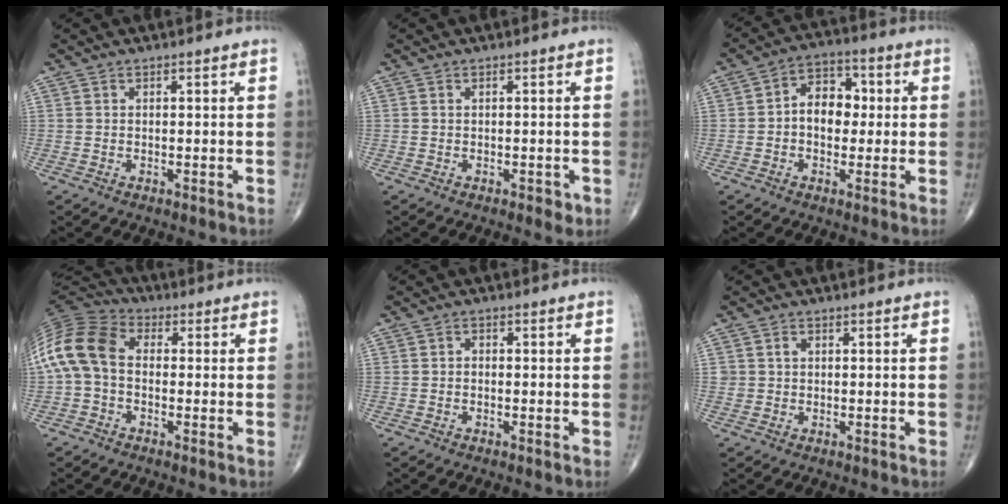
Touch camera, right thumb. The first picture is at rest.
{"total": 1.6, "force": [-0.6, 0.8, 1.3], "torque": [-0.013, -0.001, -0.005]}
{"total": 8.4, "force": [0.1, 6.1, 5.8], "torque": [-0.059, 0.024, -0.011]}
{"total": 12.8, "force": [-0.3, 8.8, 9.3], "torque": [-0.191, 0.031, -0.019]}
{"total": 1.0, "force": [-0.3, 0.8, 0.6], "torque": [-0.003, 0.005, -0.009]}
{"total": 1.3, "force": [0.2, 1.2, 0.5], "torque": [-0.004, 0.002, 0.003]}